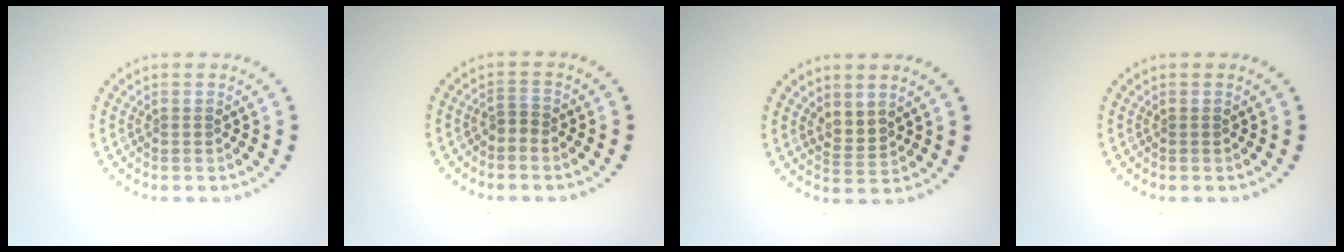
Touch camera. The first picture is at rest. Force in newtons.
{"total": 1.1, "press": 0.8, "slide": 0.7}
{"total": 1.7, "press": 1.3, "slide": 1.0}
{"total": 0.0}